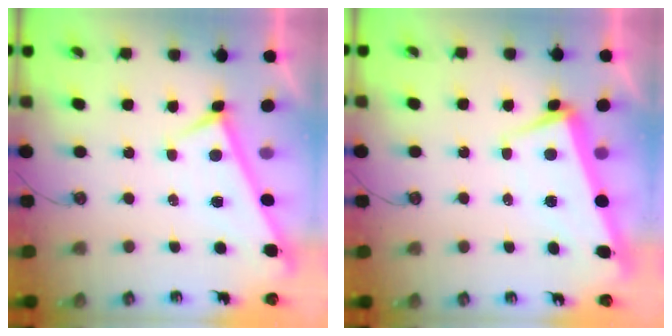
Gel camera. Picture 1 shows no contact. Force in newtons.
{"total": 2.1, "press": 0.4, "slide": 2.0}